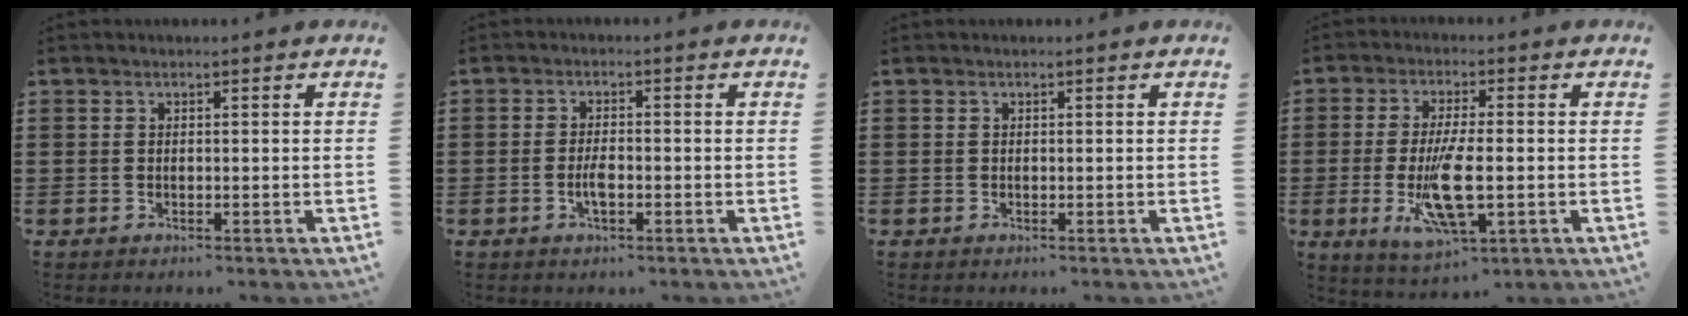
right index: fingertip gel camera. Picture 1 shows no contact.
{"total": 2.8, "force": [-0.9, 0.9, 2.5], "torque": [-0.052, -0.001, -0.019]}
{"total": 0.0}
{"total": 9.7, "force": [-2.1, 2.9, 9.0], "torque": [-0.186, -0.018, -0.035]}